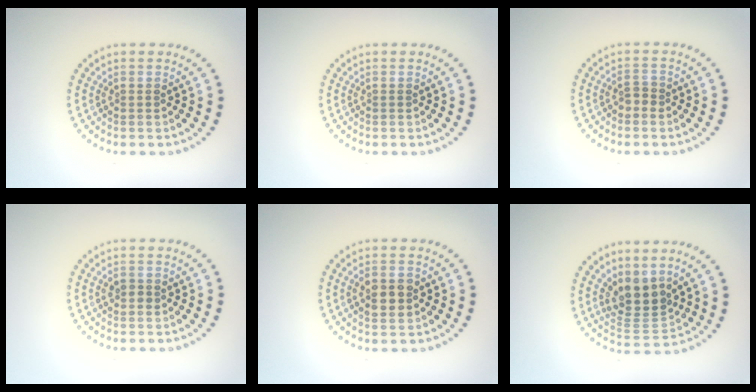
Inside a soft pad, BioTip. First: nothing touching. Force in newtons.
{"total": 0.0}
{"total": 1.2, "press": 1.1, "slide": 0.5}
{"total": 1.0, "press": 1.0, "slide": 0.1}
{"total": 2.9, "press": 2.9, "slide": 0.1}
{"total": 3.9, "press": 3.2, "slide": 2.1}